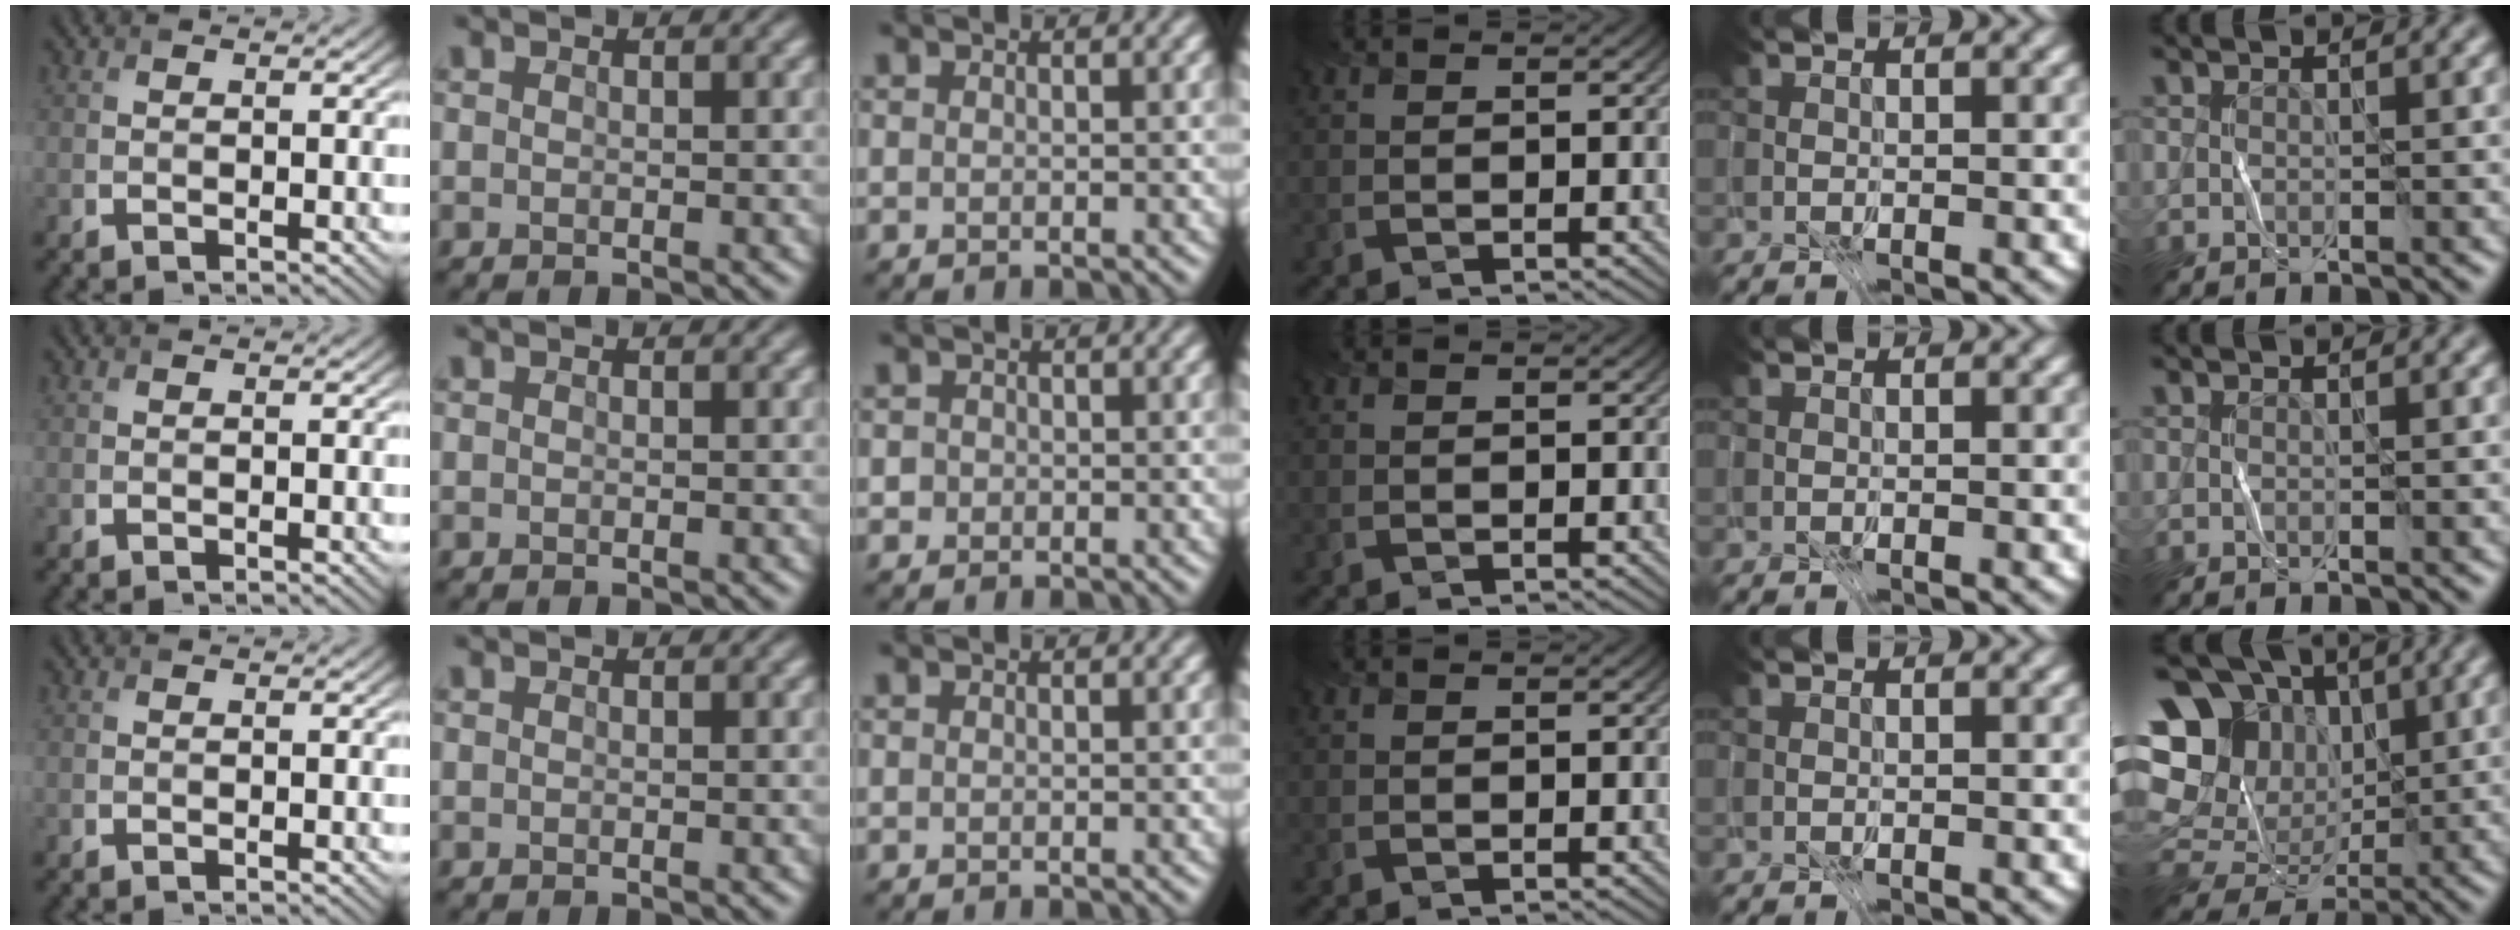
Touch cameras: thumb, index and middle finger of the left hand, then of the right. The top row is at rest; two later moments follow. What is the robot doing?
{"motion": "fold", "object": "file"}